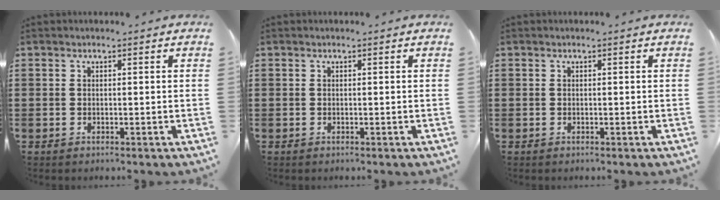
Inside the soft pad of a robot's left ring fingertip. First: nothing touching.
{"total": 0.0}
{"total": 0.0}